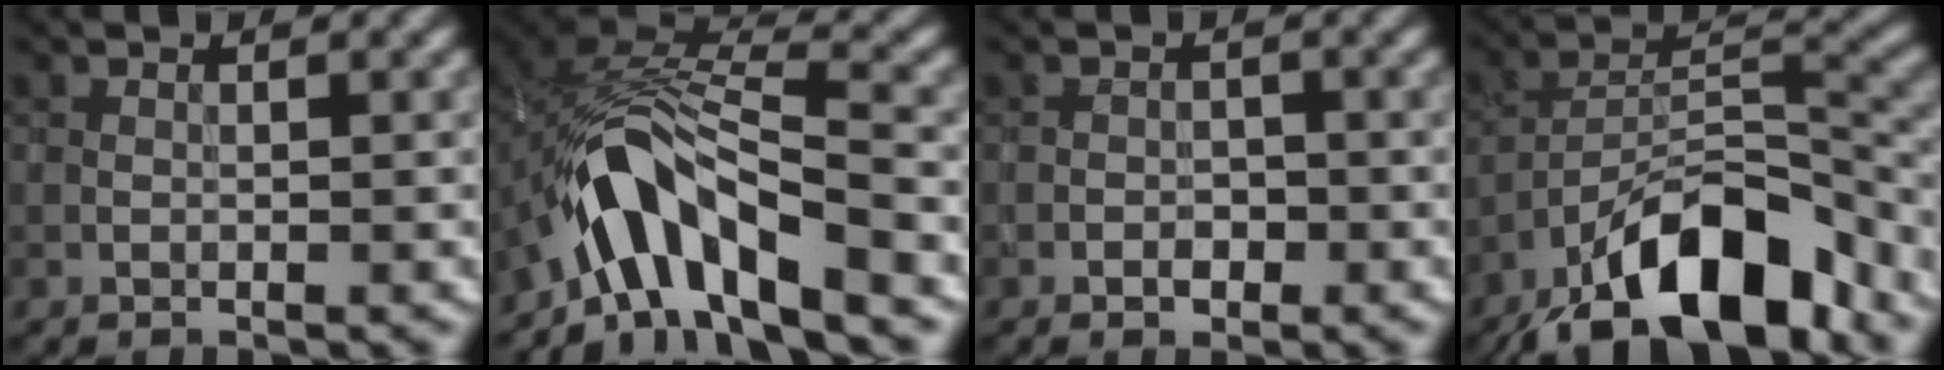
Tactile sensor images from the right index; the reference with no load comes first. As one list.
[{"total": 8.5, "force": [-5.2, 3.0, 6.0], "torque": [-0.093, 0.009, -0.101]}, {"total": 1.2, "force": [-0.6, 0.8, 0.6], "torque": [-0.006, 0.002, -0.012]}, {"total": 13.0, "force": [-9.1, 4.6, 8.0], "torque": [-0.128, 0.008, -0.177]}]